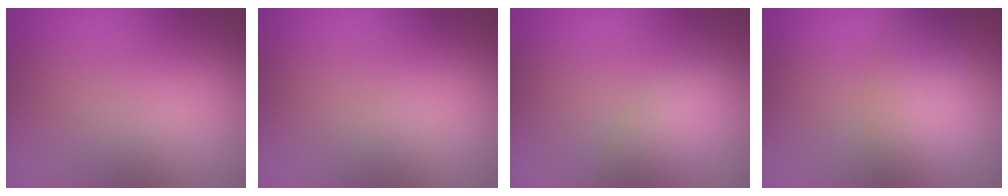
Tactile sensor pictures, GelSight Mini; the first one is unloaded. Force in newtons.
{"total": 0.0}
{"total": 2.6, "press": 2.6, "slide": 0.1}
{"total": 4.3, "press": 4.2, "slide": 0.2}